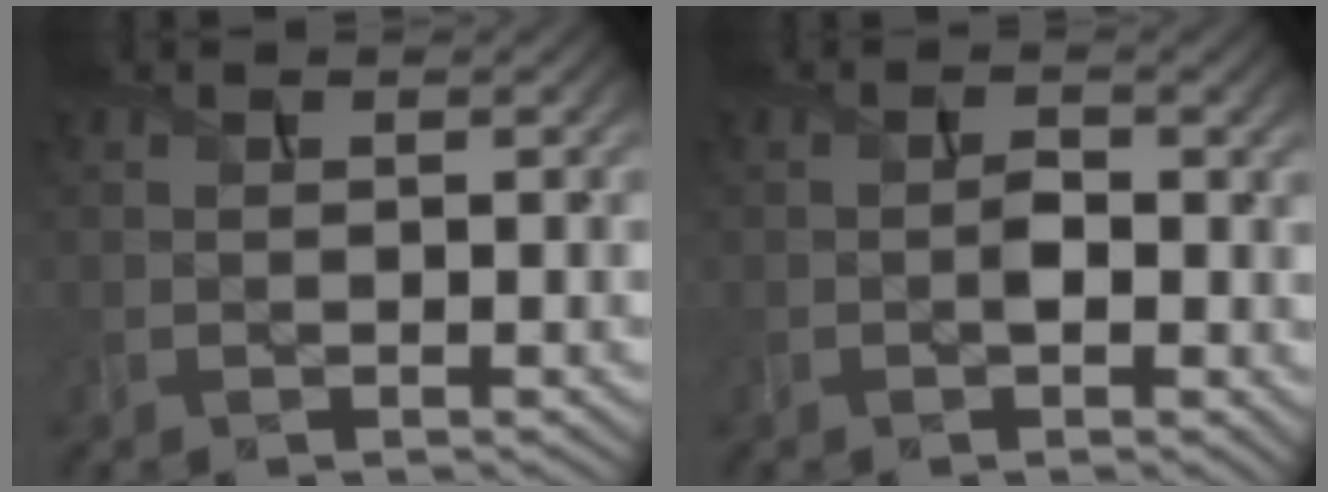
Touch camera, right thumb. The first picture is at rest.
{"total": 2.3, "force": [-0.5, 1.0, 2.0], "torque": [-0.033, -0.002, -0.009]}